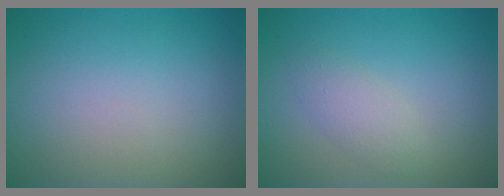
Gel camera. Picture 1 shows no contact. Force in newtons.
{"total": 2.0, "press": 2.0, "slide": 0.1}